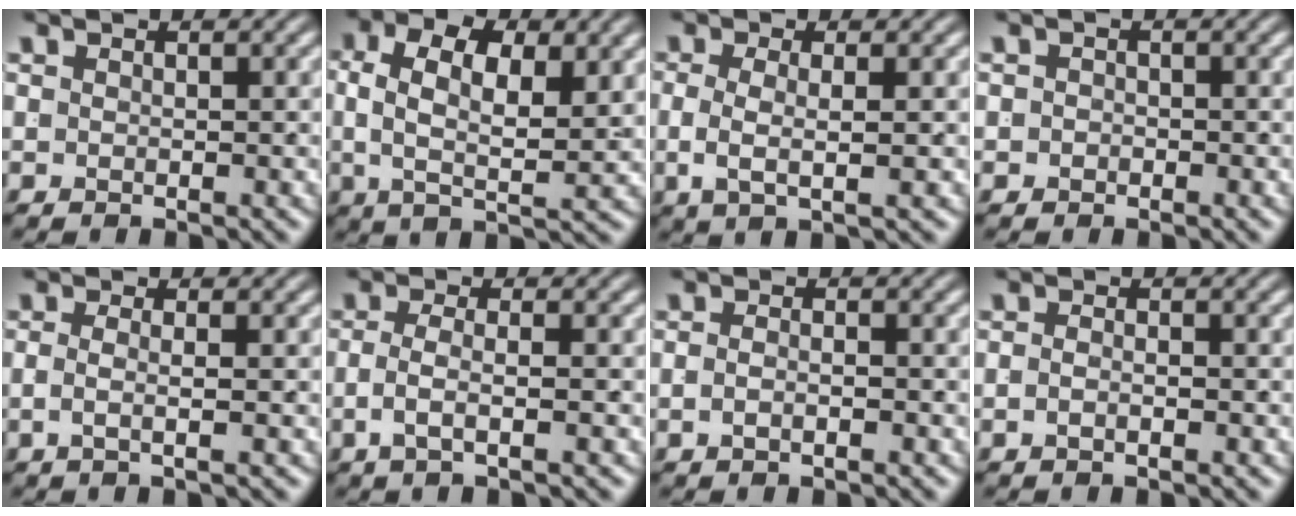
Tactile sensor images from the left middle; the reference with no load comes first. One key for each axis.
{"total": 7.2, "fx": 2.1, "fy": 3.9, "fz": 5.7, "tx": -0.088, "ty": 0.004, "tz": 0.024}
{"total": 2.8, "fx": -0.2, "fy": 0.6, "fz": 2.7, "tx": -0.052, "ty": -0.012, "tz": 0.005}
{"total": 1.0, "fx": -0.8, "fy": 0.6, "fz": 0.0, "tx": 0.000, "ty": -0.010, "tz": -0.010}
{"total": 1.8, "fx": -0.6, "fy": -0.5, "fz": 1.7, "tx": -0.034, "ty": -0.009, "tz": -0.005}
{"total": 2.5, "fx": -0.9, "fy": 0.2, "fz": 2.3, "tx": -0.045, "ty": -0.012, "tz": -0.010}
{"total": 1.4, "fx": -0.8, "fy": 0.0, "fz": 1.1, "tx": -0.018, "ty": -0.003, "tz": -0.012}
{"total": 1.2, "fx": -0.8, "fy": -0.1, "fz": 0.9, "tx": -0.016, "ty": 0.000, "tz": -0.013}